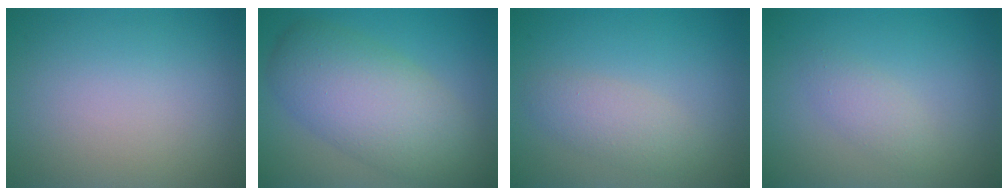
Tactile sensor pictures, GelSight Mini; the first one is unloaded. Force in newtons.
{"total": 8.1, "press": 8.1, "slide": 0.4}
{"total": 2.4, "press": 2.4, "slide": 0.1}
{"total": 1.6, "press": 1.6, "slide": 0.1}